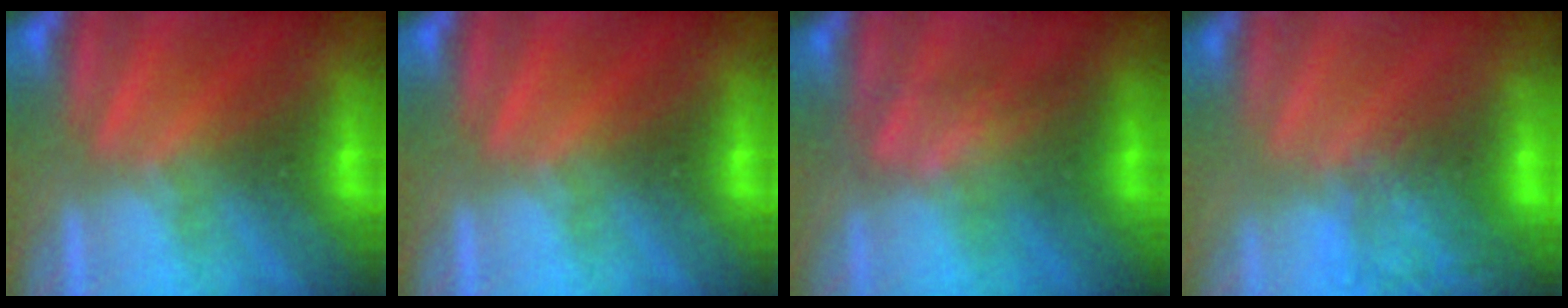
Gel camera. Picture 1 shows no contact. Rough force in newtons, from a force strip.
{"total": 0.0}
{"total": 3.4}
{"total": 5.8}